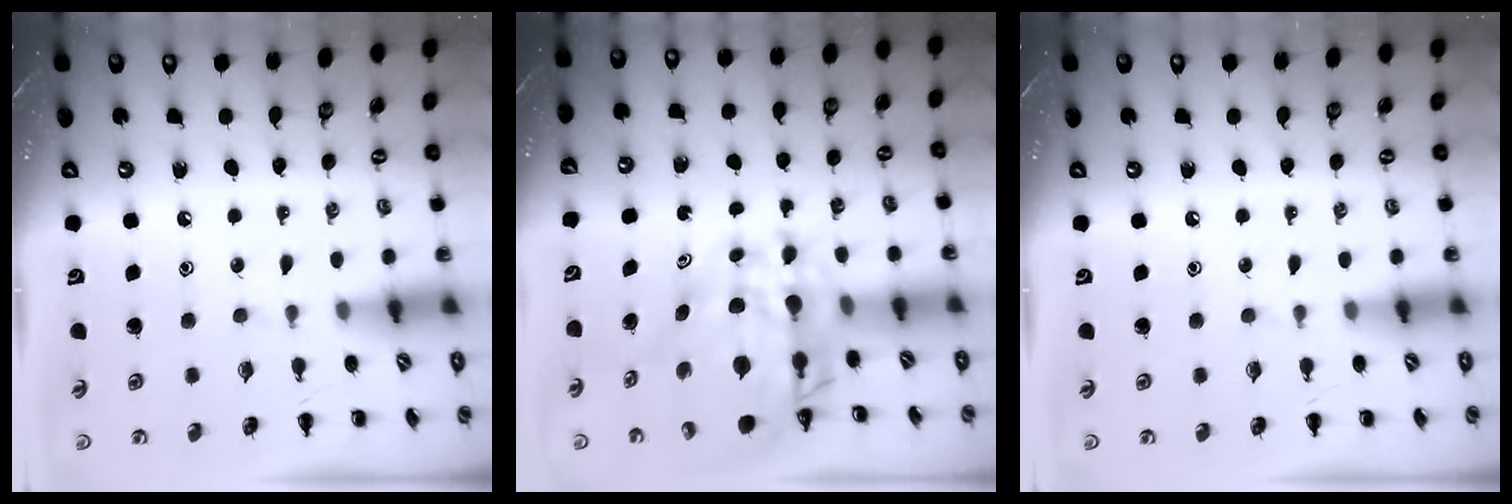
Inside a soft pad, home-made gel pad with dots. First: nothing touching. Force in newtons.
{"total": 11.5, "press": 10.8, "slide": 3.9}
{"total": 0.0}